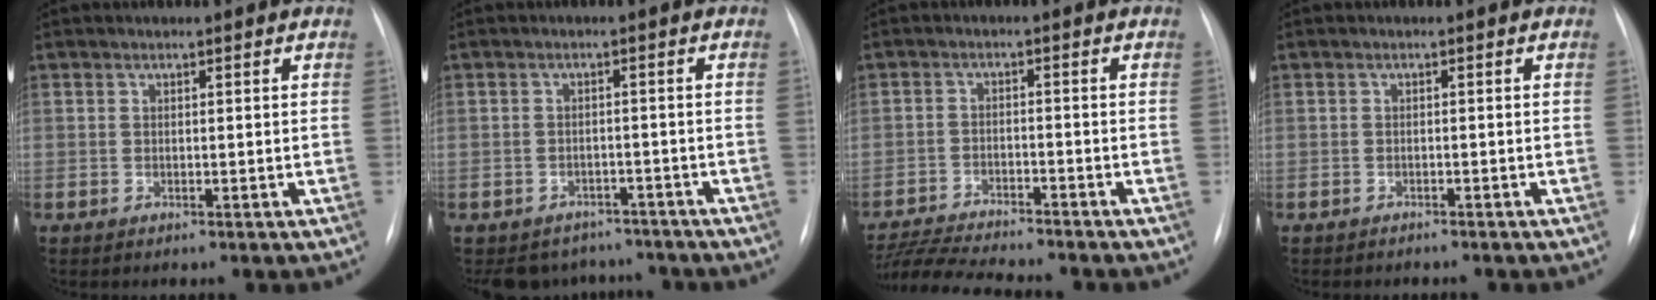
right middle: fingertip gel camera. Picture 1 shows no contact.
{"total": 7.4, "force": [-6.5, 3.4, 0.0], "torque": [0.010, 0.017, -0.080]}
{"total": 12.1, "force": [-11.2, 0.7, 4.6], "torque": [-0.079, -0.005, -0.179]}
{"total": 2.2, "force": [-2.0, 0.6, 0.7], "torque": [-0.010, -0.003, -0.023]}